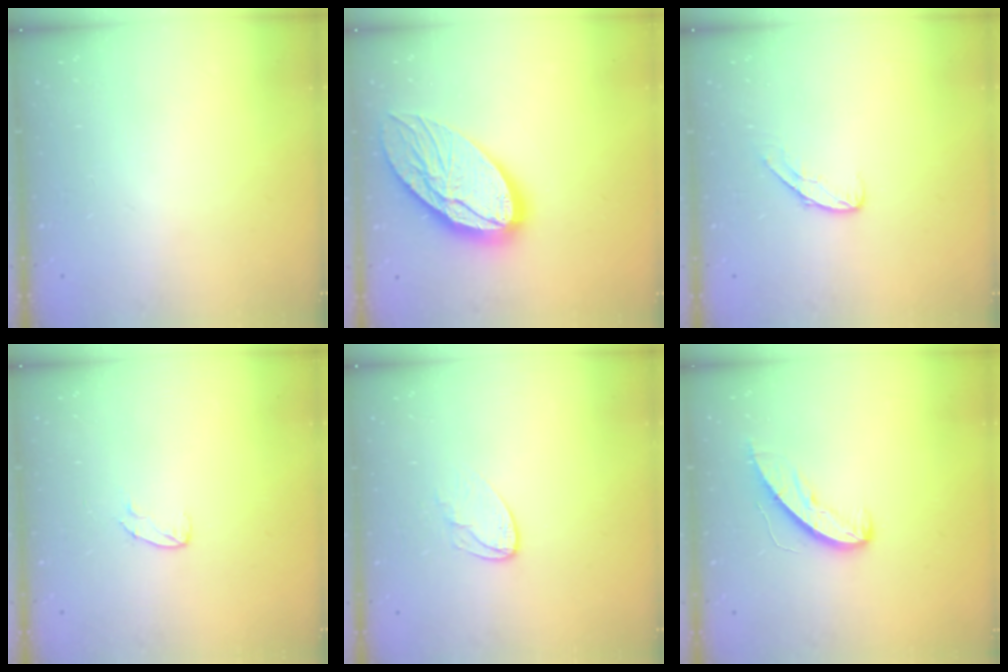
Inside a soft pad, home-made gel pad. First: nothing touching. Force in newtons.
{"total": 23.7, "press": 23.6, "slide": 2.1}
{"total": 5.1, "press": 5.1, "slide": 0.4}
{"total": 5.0, "press": 5.0, "slide": 0.5}
{"total": 5.0, "press": 5.0, "slide": 0.4}
{"total": 8.2, "press": 8.2, "slide": 0.4}